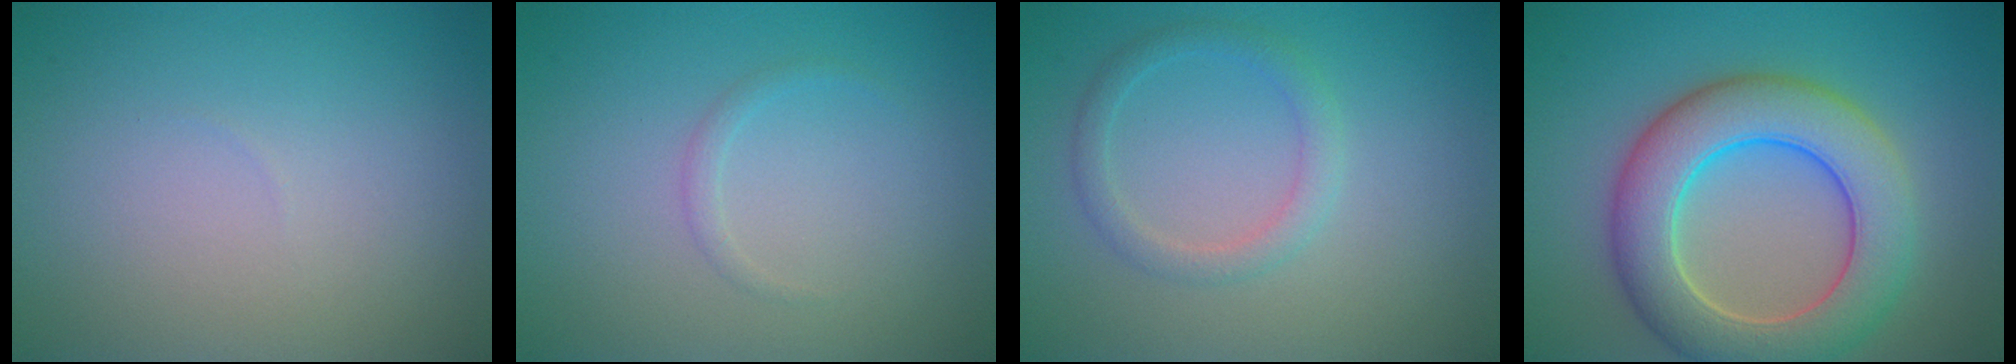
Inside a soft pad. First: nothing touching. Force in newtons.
{"total": 0.8, "press": 0.8, "slide": 0.1}
{"total": 2.0, "press": 2.0, "slide": 0.0}
{"total": 8.7, "press": 8.6, "slide": 0.4}